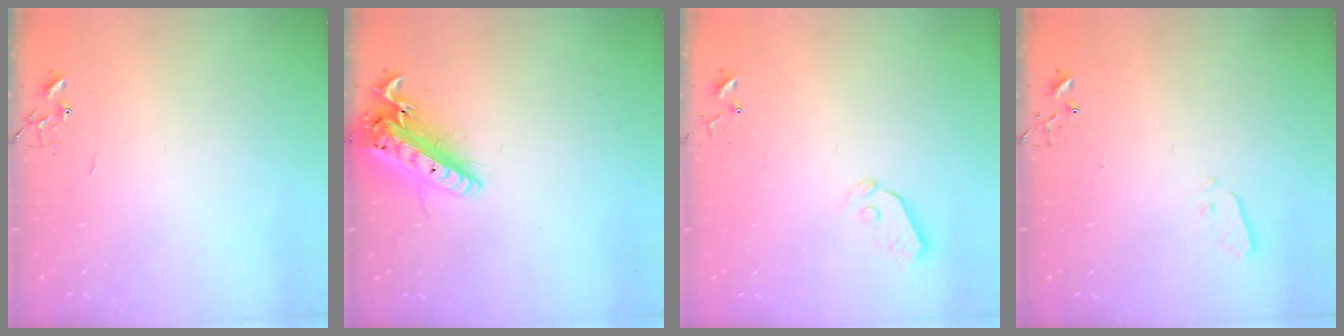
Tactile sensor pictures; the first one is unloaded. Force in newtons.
{"total": 19.0, "press": 18.6, "slide": 3.8}
{"total": 3.8, "press": 3.8, "slide": 0.3}
{"total": 3.0, "press": 3.0, "slide": 0.3}